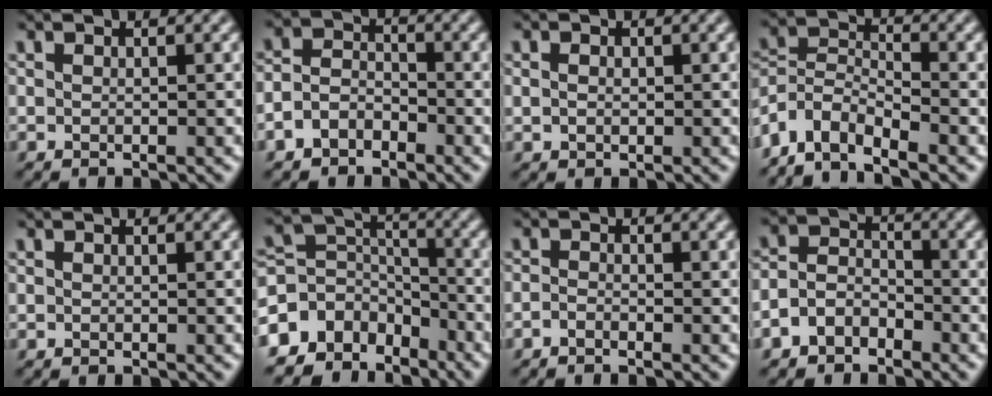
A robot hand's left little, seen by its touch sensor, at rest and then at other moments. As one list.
[{"total": 2.9, "force": [-1.7, 2.0, 1.3], "torque": [-0.028, 0.009, -0.037]}, {"total": 0.8, "force": [0.0, 0.7, 0.5], "torque": [-0.012, 0.002, -0.001]}, {"total": 4.9, "force": [-4.1, 1.9, 2.0], "torque": [-0.038, 0.002, -0.091]}, {"total": 0.0}, {"total": 7.6, "force": [-5.2, 5.0, 2.5], "torque": [-0.039, 0.019, -0.103]}, {"total": 0.9, "force": [-0.8, 0.2, 0.4], "torque": [-0.010, 0.002, -0.017]}, {"total": 3.3, "force": [-2.1, 2.2, 1.1], "torque": [-0.026, 0.009, -0.045]}]